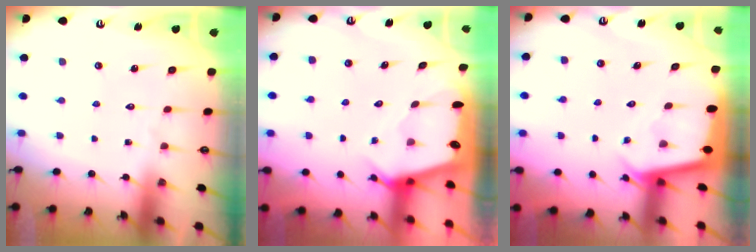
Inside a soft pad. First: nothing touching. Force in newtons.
{"total": 2.3, "press": 2.3, "slide": 0.2}
{"total": 2.5, "press": 2.5, "slide": 0.1}